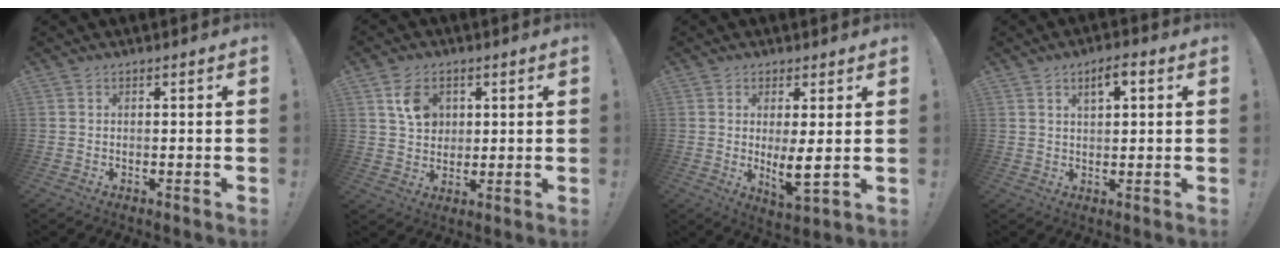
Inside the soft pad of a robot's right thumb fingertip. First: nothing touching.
{"total": 8.1, "force": [3.3, 6.2, 4.0], "torque": [-0.044, -0.008, 0.060]}
{"total": 6.8, "force": [1.0, 1.6, 6.6], "torque": [-0.098, -0.030, 0.018]}
{"total": 4.8, "force": [2.2, 1.9, 3.8], "torque": [-0.049, -0.008, 0.032]}